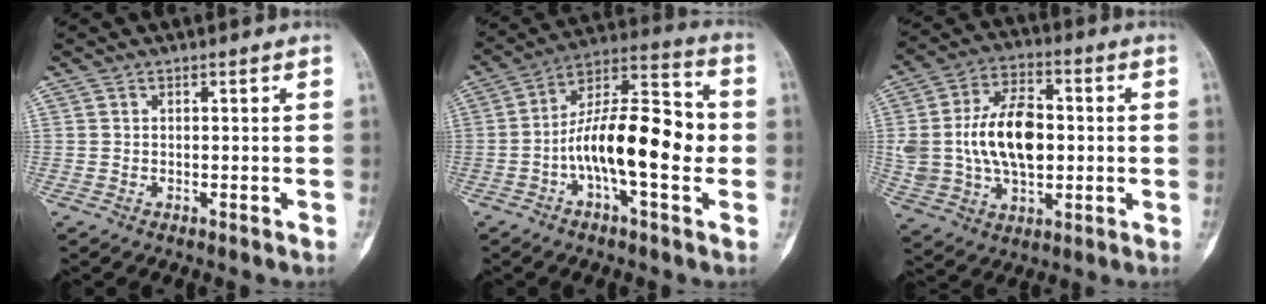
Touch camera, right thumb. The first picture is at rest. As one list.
[{"total": 17.6, "force": [-2.8, 6.5, 16.1], "torque": [-0.253, 0.040, -0.055]}, {"total": 16.8, "force": [0.5, 10.4, 13.2], "torque": [-0.227, 0.017, 0.014]}]